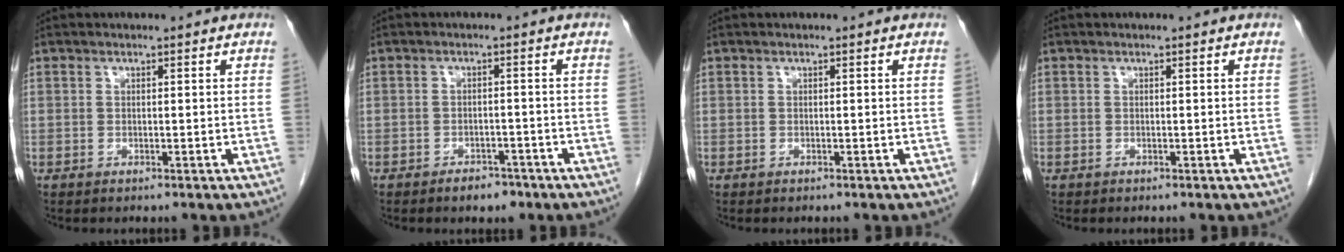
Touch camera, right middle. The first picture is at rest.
{"total": 2.8, "force": [-2.1, 1.4, 1.2], "torque": [-0.019, 0.003, -0.025]}
{"total": 0.0}
{"total": 0.0}